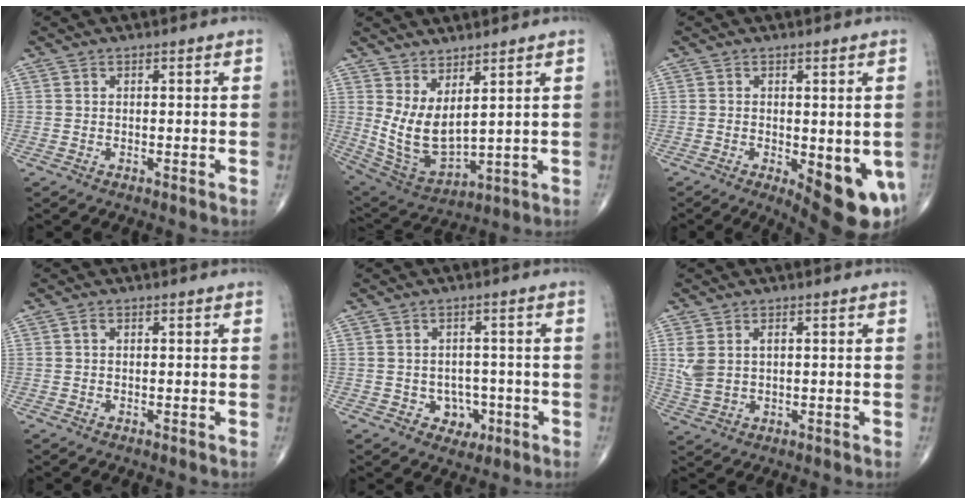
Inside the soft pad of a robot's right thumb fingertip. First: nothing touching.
{"total": 10.2, "force": [3.7, 4.4, 8.5], "torque": [-0.157, -0.042, 0.092]}
{"total": 12.0, "force": [-3.5, 4.7, 10.5], "torque": [-0.123, -0.019, -0.034]}
{"total": 0.9, "force": [0.2, 0.6, 0.6], "torque": [-0.013, 0.006, 0.004]}
{"total": 4.6, "force": [-1.4, 3.9, 1.9], "torque": [0.004, 0.010, -0.014]}
{"total": 5.4, "force": [1.2, 3.4, 4.1], "torque": [-0.096, 0.005, 0.032]}